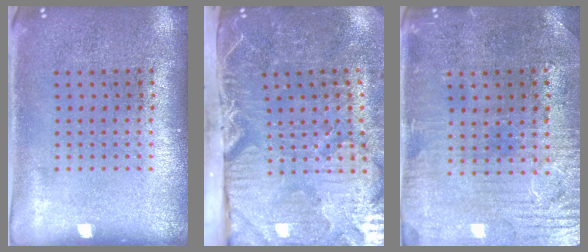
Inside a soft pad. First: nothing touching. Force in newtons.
{"total": 5.2, "press": 4.4, "slide": 2.8}
{"total": 1.3, "press": 1.2, "slide": 0.6}